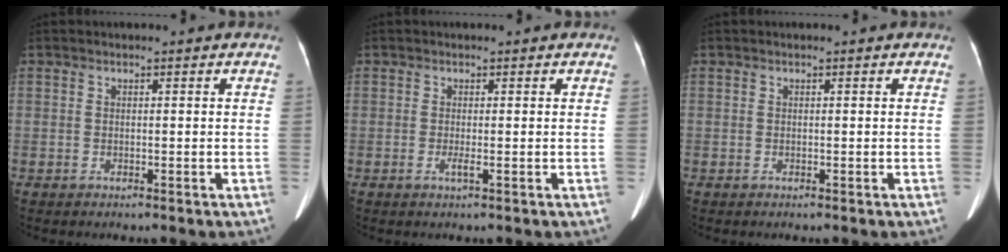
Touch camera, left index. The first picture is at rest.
{"total": 0.9, "force": [-0.4, -0.1, 0.8], "torque": [-0.024, -0.005, -0.008]}
{"total": 0.0}